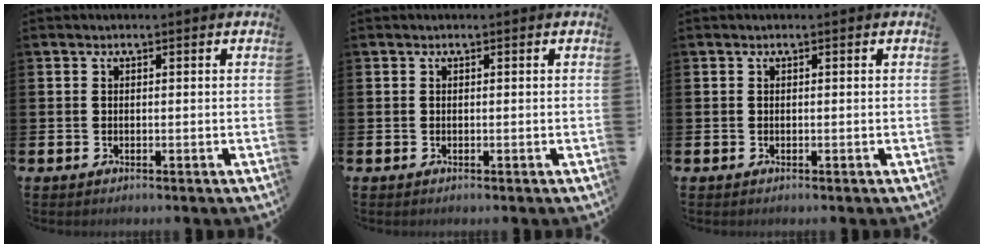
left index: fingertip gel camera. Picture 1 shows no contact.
{"total": 0.0}
{"total": 0.0}